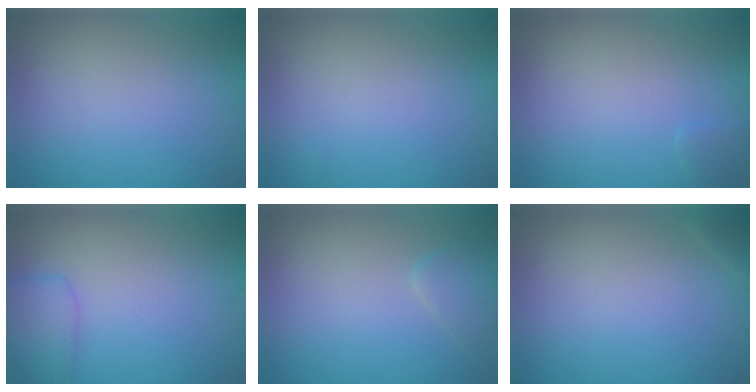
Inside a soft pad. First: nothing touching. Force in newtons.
{"total": 0.0}
{"total": 0.8, "press": 0.8, "slide": 0.1}
{"total": 2.9, "press": 2.9, "slide": 0.1}
{"total": 1.6, "press": 1.6, "slide": 0.2}
{"total": 0.6, "press": 0.5, "slide": 0.1}